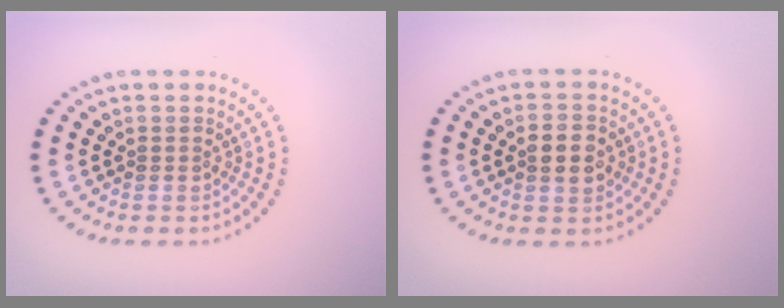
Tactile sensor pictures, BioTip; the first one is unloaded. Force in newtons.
{"total": 2.9, "press": 2.9, "slide": 0.1}